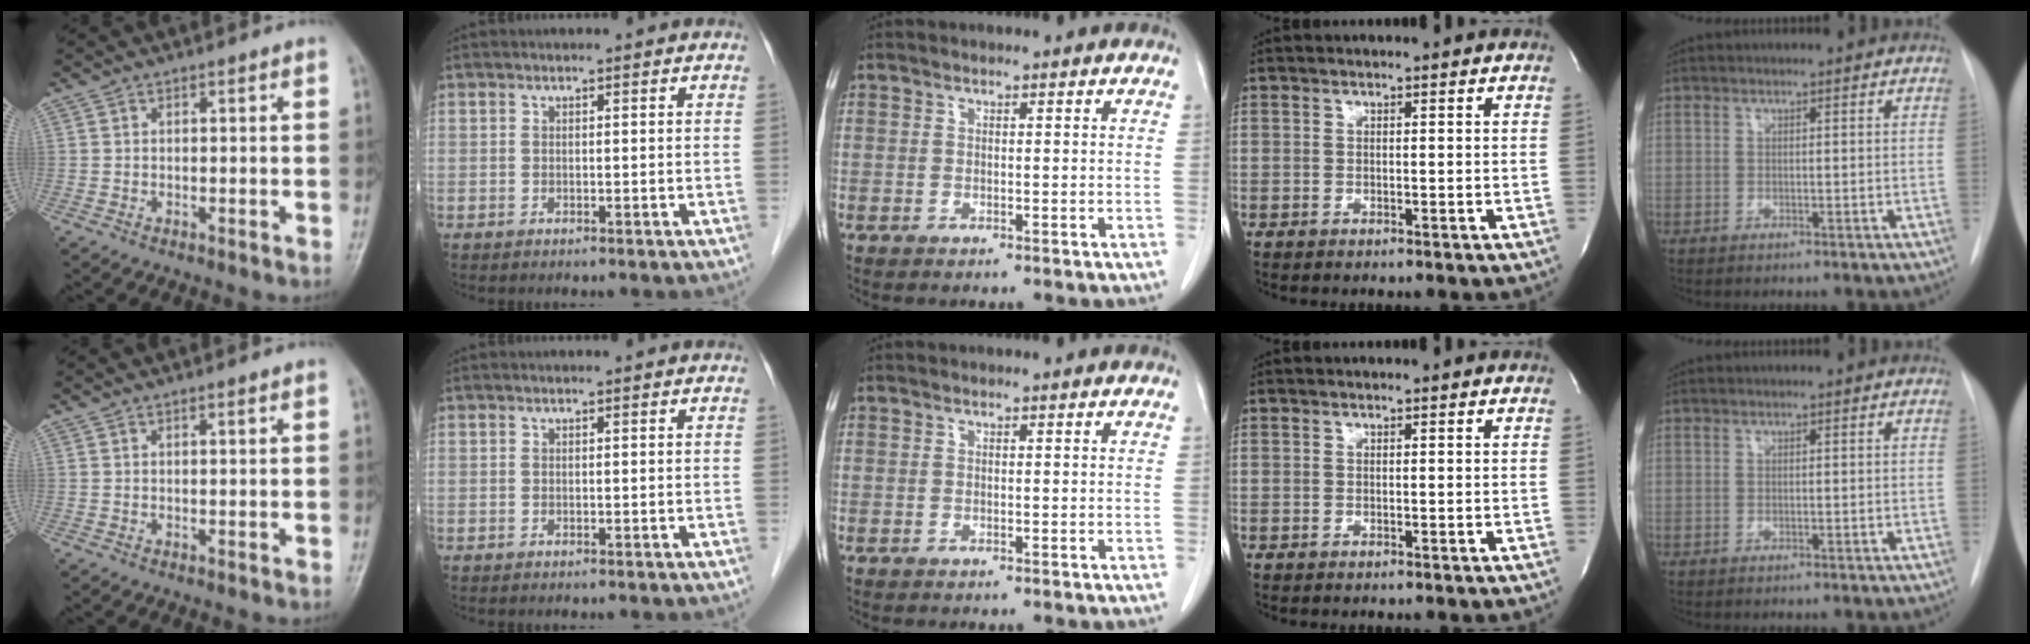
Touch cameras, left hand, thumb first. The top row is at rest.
{"thumb": {"total": 1.0, "force": [0.5, 0.3, 0.8], "torque": [-0.013, 0.001, 0.006]}}